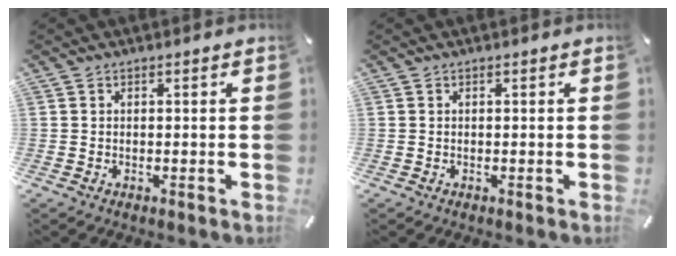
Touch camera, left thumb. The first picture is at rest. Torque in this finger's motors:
{"motor_torque": [0.00, 0.00, 0.00, 0.00, 0.00]}